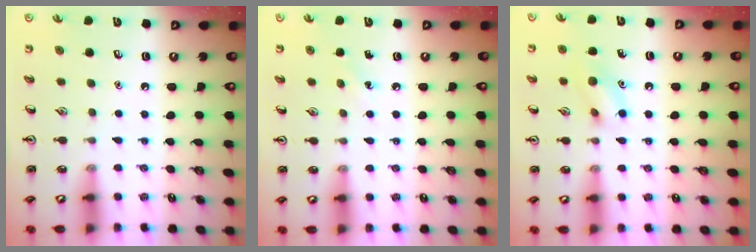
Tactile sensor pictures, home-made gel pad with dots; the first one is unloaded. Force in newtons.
{"total": 4.0, "press": 3.8, "slide": 1.2}
{"total": 9.2, "press": 9.2, "slide": 1.2}